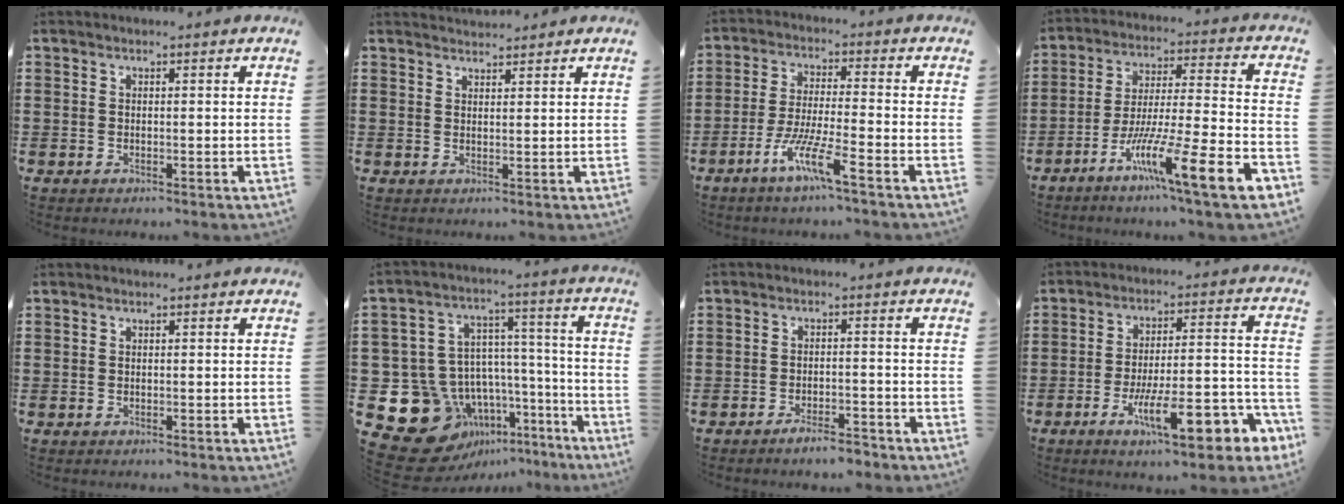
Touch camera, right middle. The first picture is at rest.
{"total": 1.8, "force": [1.8, 0.2, 0.0], "torque": [-0.004, 0.004, 0.034]}
{"total": 7.5, "force": [-4.8, 0.5, 5.7], "torque": [-0.117, -0.008, -0.092]}
{"total": 12.9, "force": [-7.7, 0.4, 10.3], "torque": [-0.181, -0.006, -0.145]}
{"total": 0.0}
{"total": 15.3, "force": [-10.1, 10.5, 4.6], "torque": [-0.133, 0.011, -0.157]}
{"total": 3.5, "force": [-3.1, 0.4, 1.4], "torque": [-0.023, 0.006, -0.060]}
{"total": 12.0, "force": [-7.1, 2.8, 9.3], "torque": [-0.130, 0.010, -0.128]}